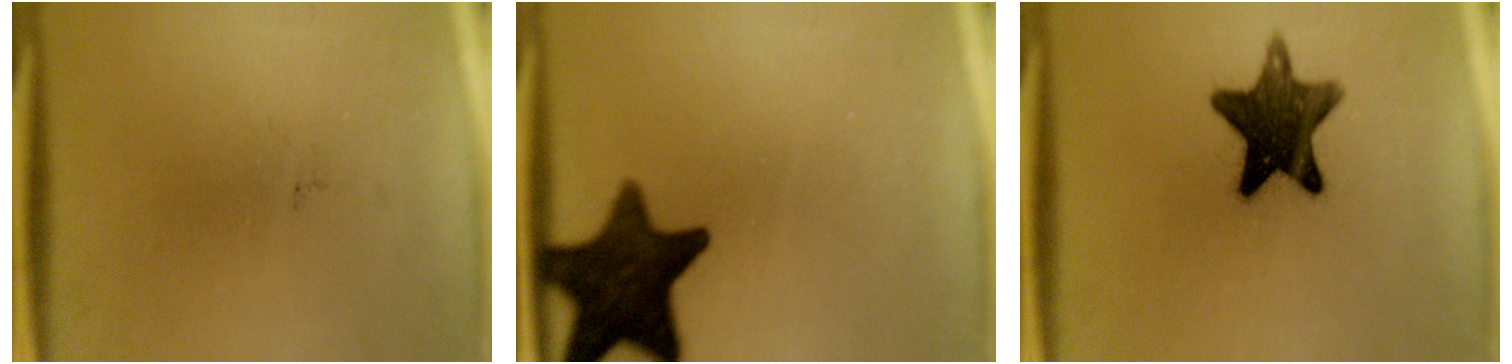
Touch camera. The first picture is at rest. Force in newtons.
{"total": 15.2}
{"total": 13.3}